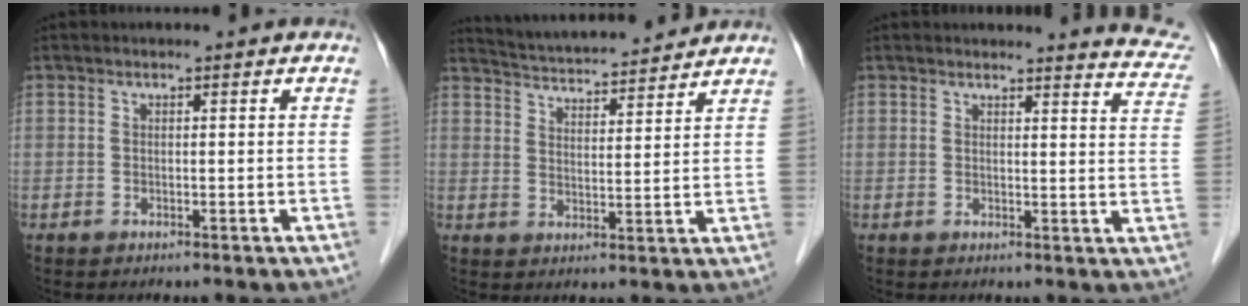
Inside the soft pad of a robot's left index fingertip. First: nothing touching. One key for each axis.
{"total": 13.1, "fx": 12.4, "fy": 1.1, "fz": 4.0, "tx": -0.074, "ty": 0.013, "tz": 0.187}
{"total": 6.7, "fx": 6.7, "fy": 0.3, "fz": 0.5, "tx": 0.006, "ty": -0.056, "tz": 0.044}